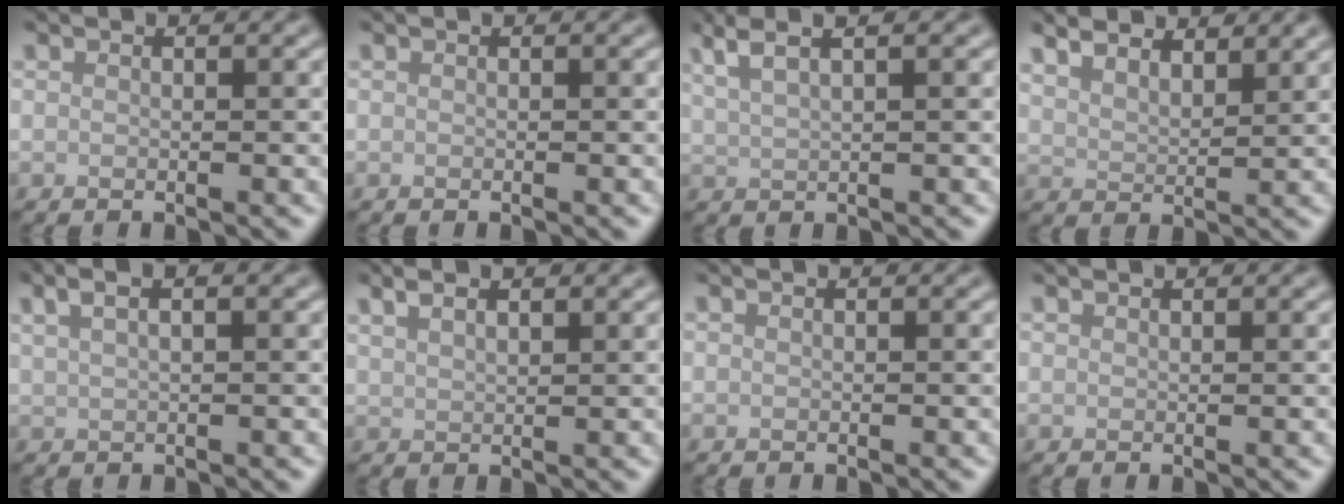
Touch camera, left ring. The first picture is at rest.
{"total": 0.0}
{"total": 4.3, "force": [2.9, 1.2, 2.8], "torque": [-0.046, 0.020, 0.034]}
{"total": 6.0, "force": [5.1, 2.1, 2.6], "torque": [-0.044, 0.015, 0.067]}
{"total": 3.5, "force": [2.2, 1.3, 2.5], "torque": [-0.035, 0.007, 0.020]}
{"total": 2.6, "force": [1.9, 0.7, 1.6], "torque": [-0.023, 0.006, 0.033]}
{"total": 0.0}
{"total": 0.6, "force": [0.6, 0.1, 0.0], "torque": [0.003, 0.000, 0.012]}